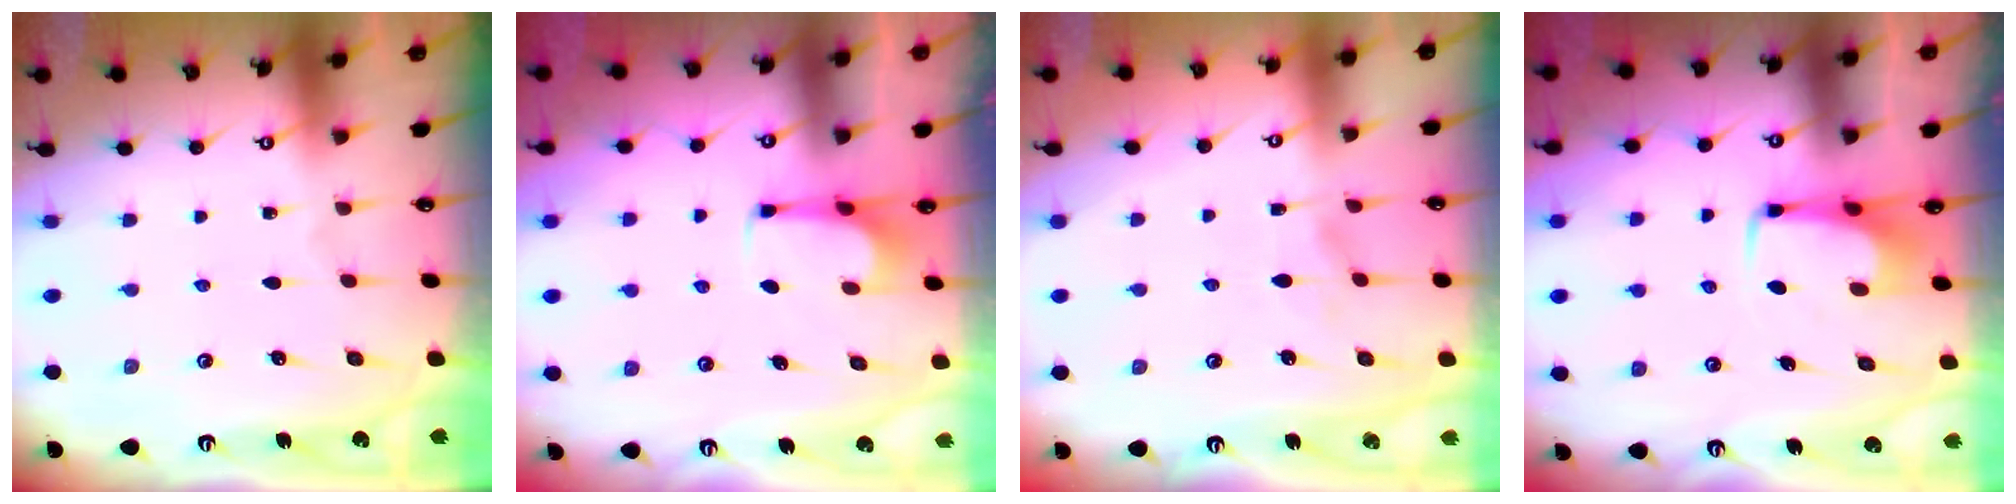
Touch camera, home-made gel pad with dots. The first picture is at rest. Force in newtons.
{"total": 1.6, "press": 1.6, "slide": 0.2}
{"total": 2.6, "press": 2.3, "slide": 1.0}
{"total": 2.9, "press": 2.9, "slide": 0.4}